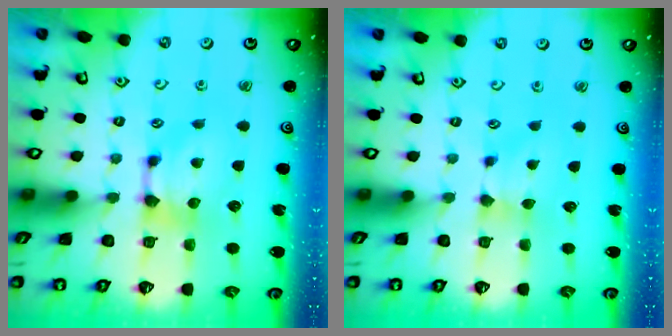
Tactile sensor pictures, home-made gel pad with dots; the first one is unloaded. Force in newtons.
{"total": 2.0, "press": 1.9, "slide": 0.7}